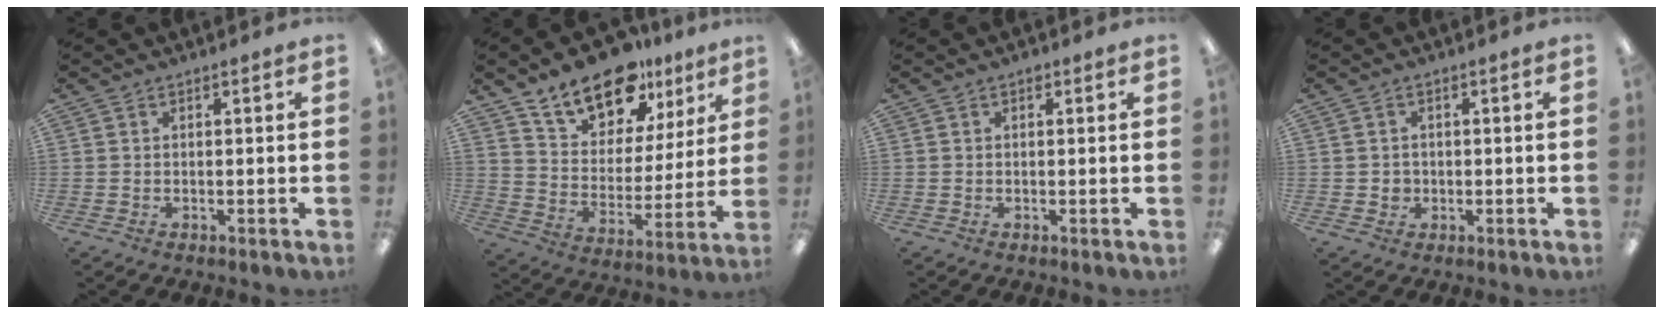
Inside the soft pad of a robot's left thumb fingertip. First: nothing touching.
{"total": 15.8, "force": [12.5, 7.9, 5.5], "torque": [-0.100, -0.082, 0.228]}
{"total": 0.6, "force": [0.4, 0.4, 0.3], "torque": [-0.006, 0.002, 0.007]}
{"total": 1.9, "force": [-0.1, 1.8, 0.5], "torque": [-0.002, 0.001, -0.007]}